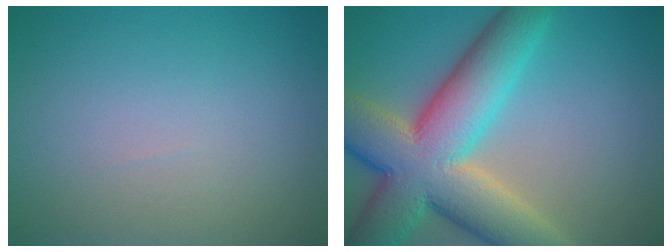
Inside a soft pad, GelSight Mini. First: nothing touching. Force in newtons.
{"total": 13.1, "press": 13.1, "slide": 0.4}